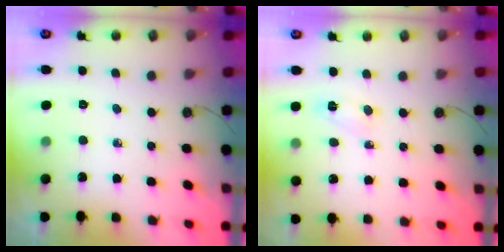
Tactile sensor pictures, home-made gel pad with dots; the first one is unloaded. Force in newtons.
{"total": 2.7, "press": 2.7, "slide": 0.4}